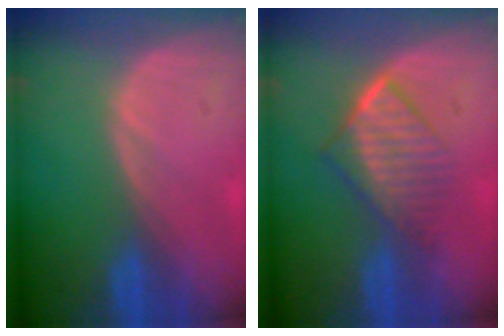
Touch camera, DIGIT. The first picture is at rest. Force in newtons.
{"total": 6.7, "press": 5.9, "slide": 3.2}